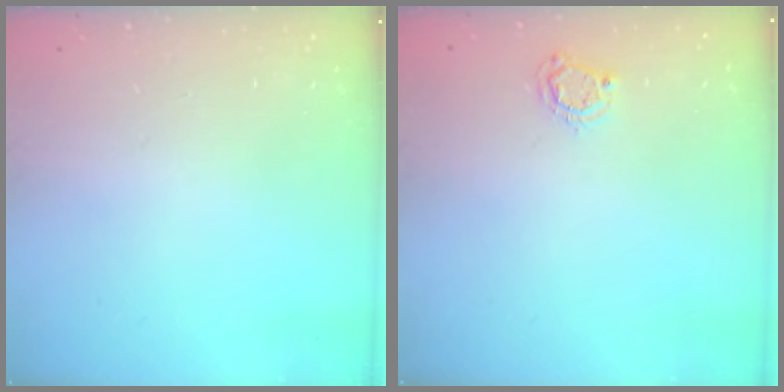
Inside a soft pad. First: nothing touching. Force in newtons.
{"total": 4.5, "press": 4.5, "slide": 0.5}